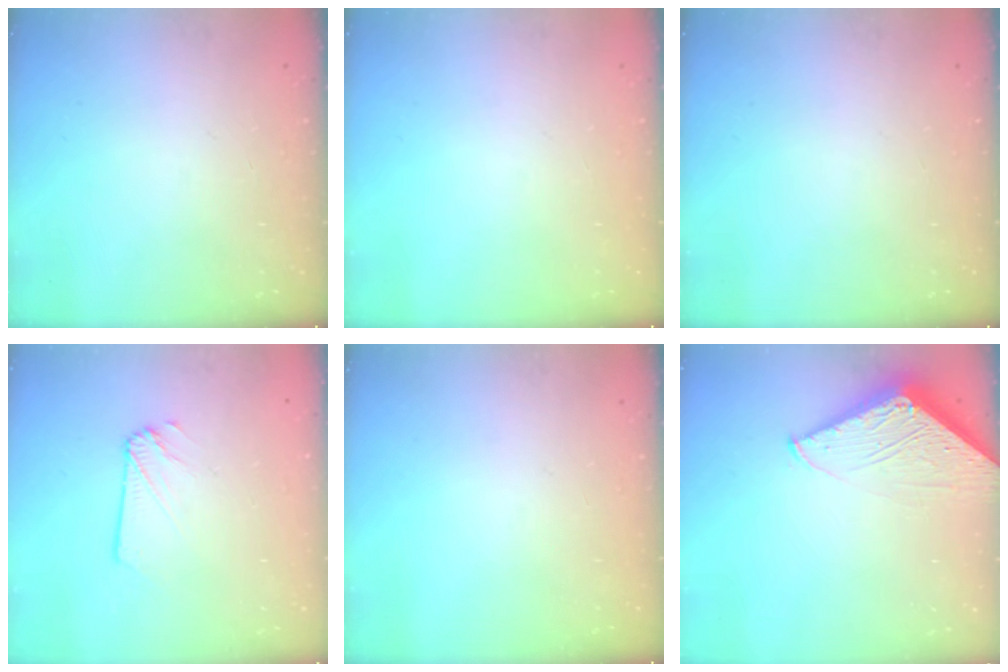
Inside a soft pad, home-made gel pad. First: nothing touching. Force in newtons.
{"total": 0.0}
{"total": 0.0}
{"total": 2.3, "press": 2.3, "slide": 0.2}
{"total": 0.0}
{"total": 4.8, "press": 4.7, "slide": 0.5}